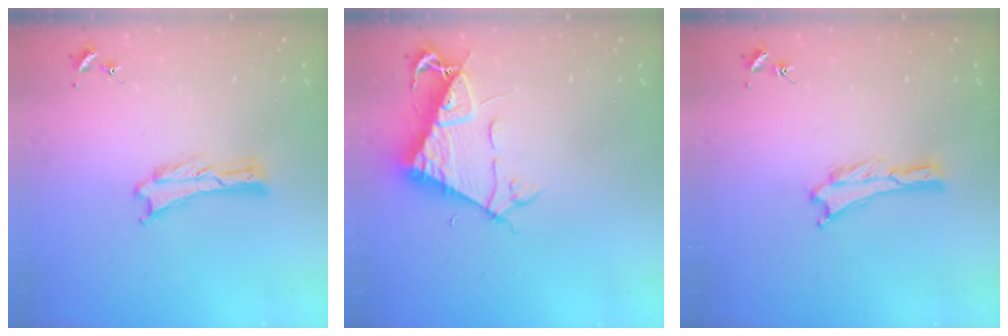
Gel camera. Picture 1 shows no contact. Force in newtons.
{"total": 7.6, "press": 7.6, "slide": 1.0}
{"total": 0.0}